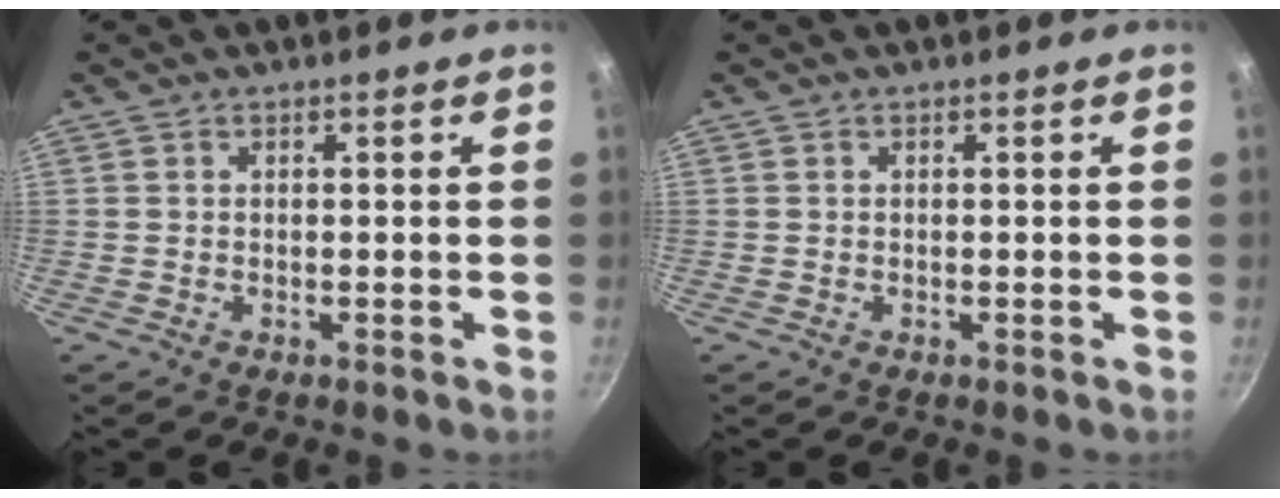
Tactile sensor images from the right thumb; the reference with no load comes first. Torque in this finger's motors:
{"motor_torque": [0.00, 0.00, 0.07, 0.07, -0.02]}